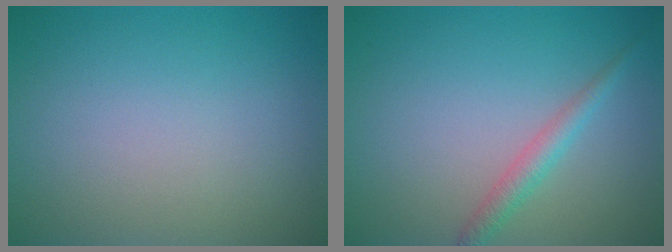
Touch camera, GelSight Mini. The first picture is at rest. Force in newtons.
{"total": 1.9, "press": 1.9, "slide": 0.1}